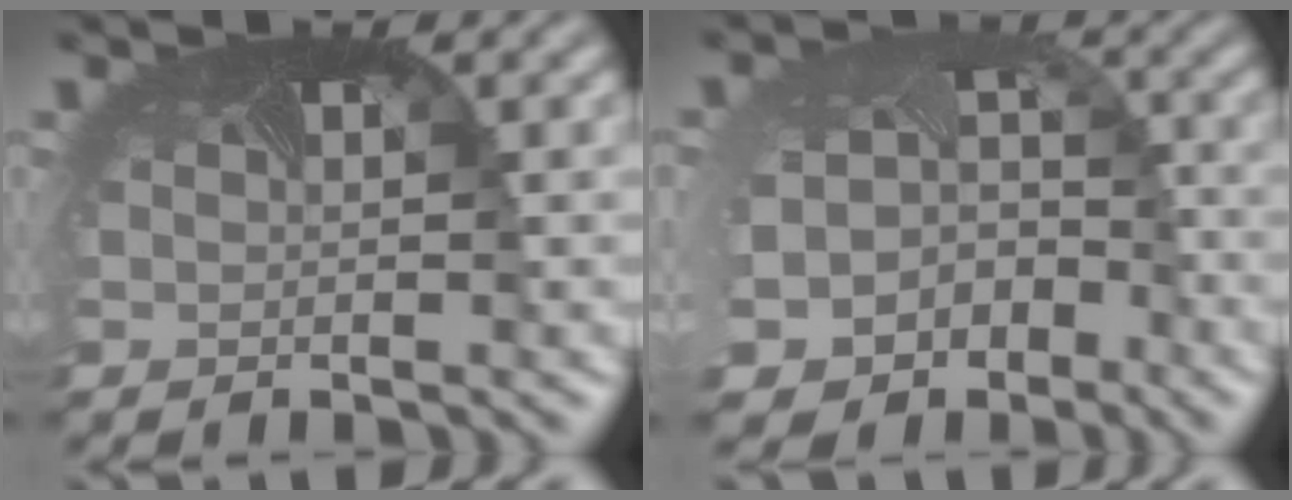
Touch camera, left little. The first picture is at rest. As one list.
[{"total": 8.5, "force": [-5.2, 6.4, 2.0], "torque": [-0.045, -0.040, -0.066]}]